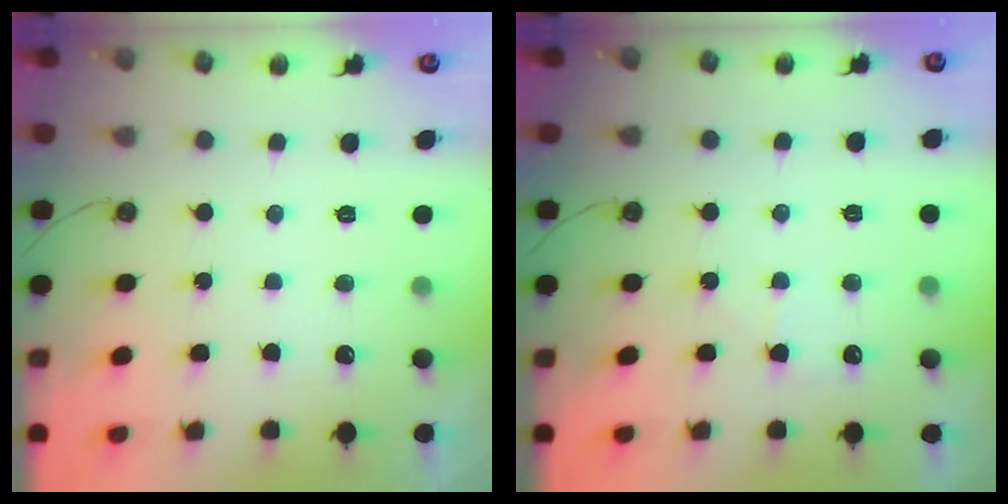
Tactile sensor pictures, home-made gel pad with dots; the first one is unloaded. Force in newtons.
{"total": 5.0, "press": 4.9, "slide": 0.7}